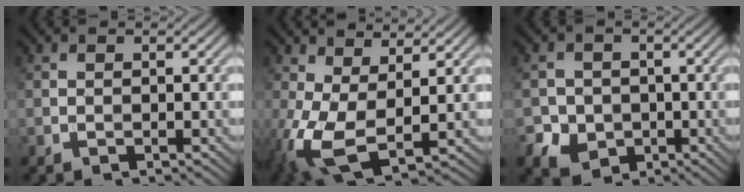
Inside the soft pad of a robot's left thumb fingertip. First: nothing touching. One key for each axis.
{"total": 8.7, "fx": -0.3, "fy": 4.2, "fz": 7.6, "tx": -0.197, "ty": -0.010, "tz": -0.007}
{"total": 5.2, "fx": -1.6, "fy": 4.7, "fz": 1.3, "tx": -0.032, "ty": -0.005, "tz": -0.050}